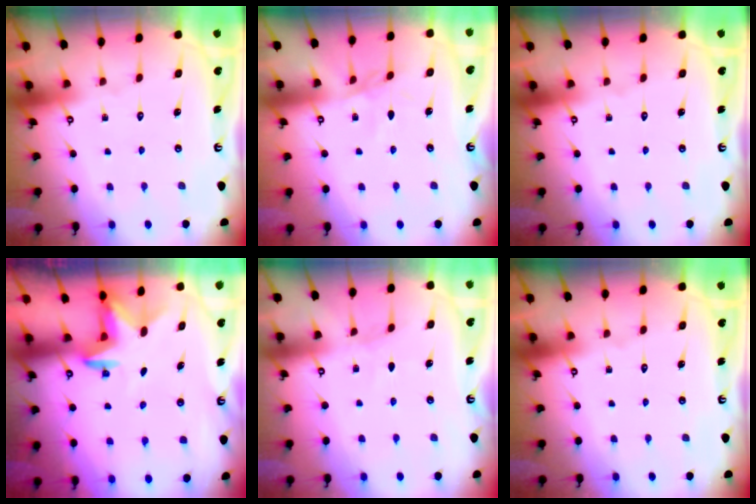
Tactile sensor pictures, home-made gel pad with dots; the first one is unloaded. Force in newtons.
{"total": 2.4, "press": 2.3, "slide": 0.4}
{"total": 0.0}
{"total": 3.0, "press": 2.9, "slide": 0.7}
{"total": 2.7, "press": 2.7, "slide": 0.3}
{"total": 0.0}